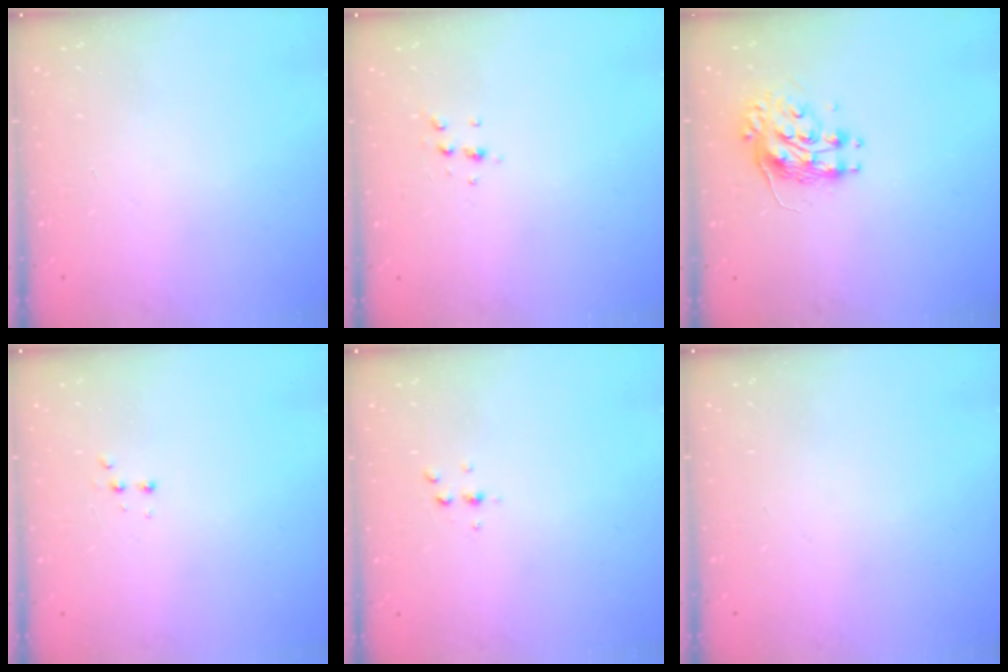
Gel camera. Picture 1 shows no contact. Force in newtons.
{"total": 4.5, "press": 4.3, "slide": 1.3}
{"total": 8.2, "press": 8.2, "slide": 0.3}
{"total": 2.5, "press": 2.4, "slide": 0.8}
{"total": 2.6, "press": 2.6, "slide": 0.3}
{"total": 0.0}